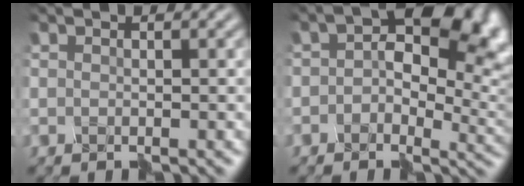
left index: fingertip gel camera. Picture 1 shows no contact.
{"total": 11.7, "force": [1.9, 7.9, 8.4], "torque": [-0.099, 0.009, 0.024]}